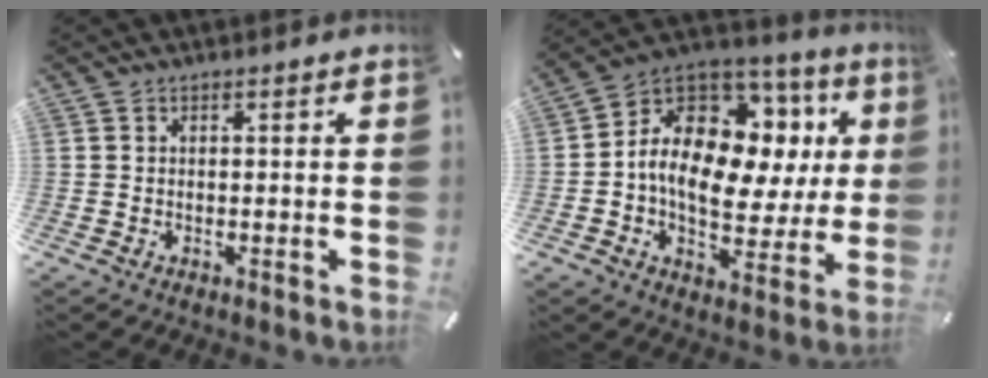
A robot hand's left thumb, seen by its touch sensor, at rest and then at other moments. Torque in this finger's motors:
{"motor_torque": [1.61, 3.39, 0.99, 0.07, 0.39]}